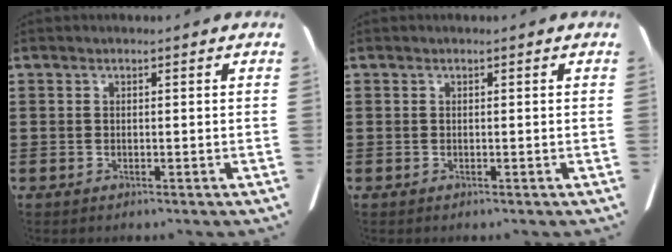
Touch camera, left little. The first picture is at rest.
{"total": 0.0}